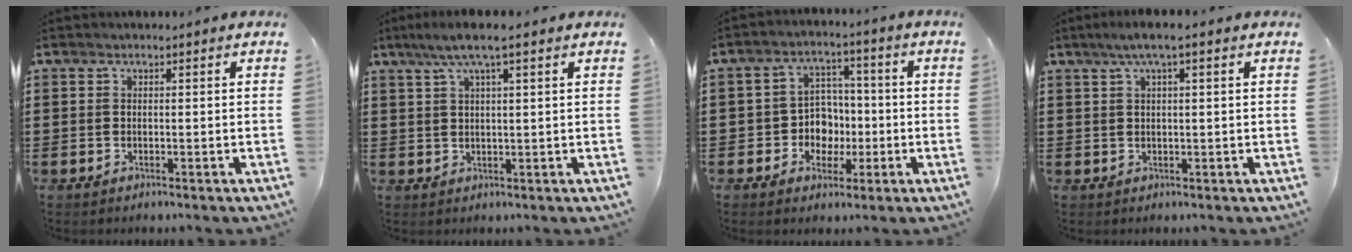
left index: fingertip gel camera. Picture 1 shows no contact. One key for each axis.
{"total": 4.9, "fx": 2.7, "fy": 0.4, "fz": 4.0, "tx": -0.082, "ty": 0.005, "tz": 0.047}
{"total": 6.1, "fx": -1.0, "fy": 5.7, "fz": 2.0, "tx": -0.048, "ty": 0.011, "tz": -0.019}
{"total": 2.9, "fx": 1.3, "fy": 0.1, "fz": 2.6, "tx": -0.050, "ty": 0.002, "tz": 0.020}